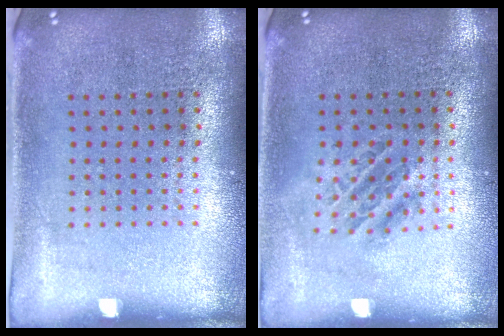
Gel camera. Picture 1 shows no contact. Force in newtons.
{"total": 1.2, "press": 1.1, "slide": 0.6}